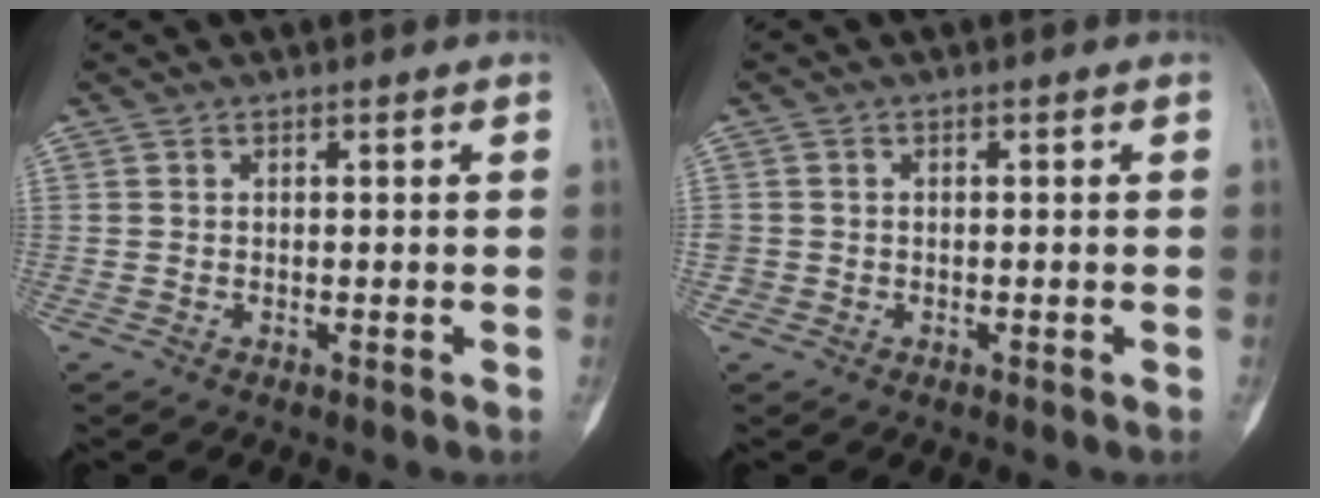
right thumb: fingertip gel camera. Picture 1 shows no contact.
{"total": 1.1, "force": [-0.4, 1.0, 0.1], "torque": [0.002, 0.002, -0.013]}